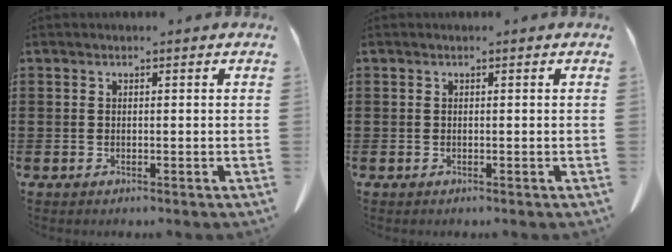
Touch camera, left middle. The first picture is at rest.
{"total": 0.0}